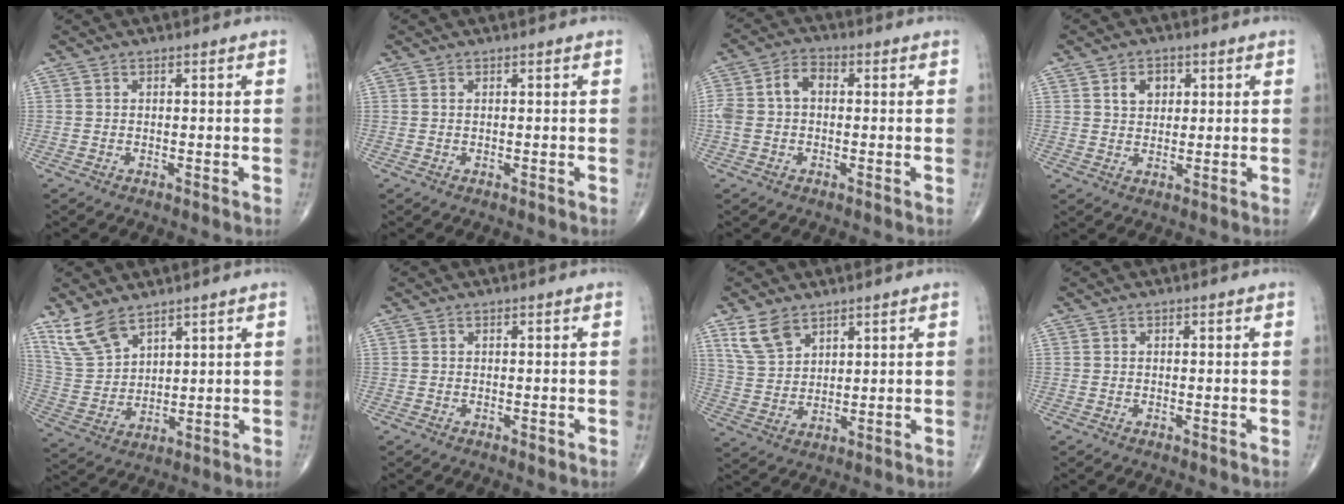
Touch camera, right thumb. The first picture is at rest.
{"total": 0.0}
{"total": 6.6, "force": [0.2, 4.6, 4.8], "torque": [-0.099, 0.029, -0.003]}
{"total": 4.5, "force": [1.7, 3.4, 2.5], "torque": [-0.021, -0.006, 0.027]}
{"total": 8.9, "force": [6.6, 4.0, 4.5], "torque": [-0.087, -0.025, 0.149]}
{"total": 0.6, "force": [-0.3, 0.3, 0.4], "torque": [-0.002, -0.001, -0.005]}
{"total": 7.2, "force": [4.7, 4.2, 3.6], "torque": [-0.059, -0.020, 0.103]}
{"total": 0.0}